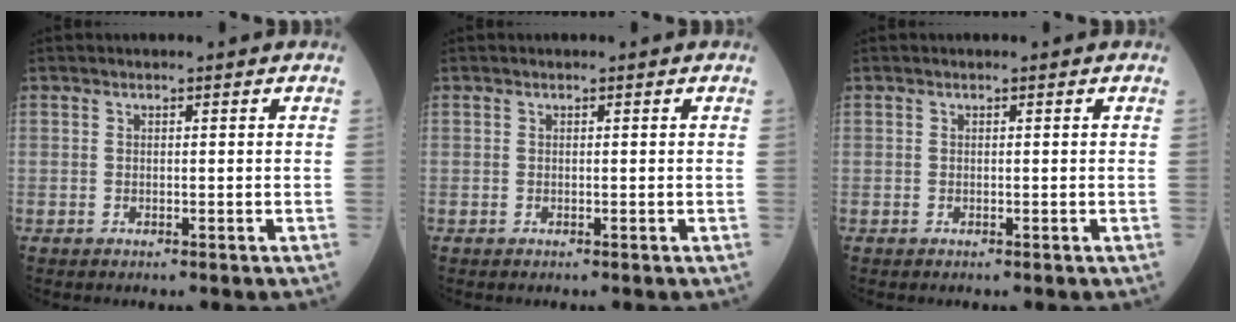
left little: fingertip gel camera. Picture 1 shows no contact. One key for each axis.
{"total": 0.0}
{"total": 0.0}